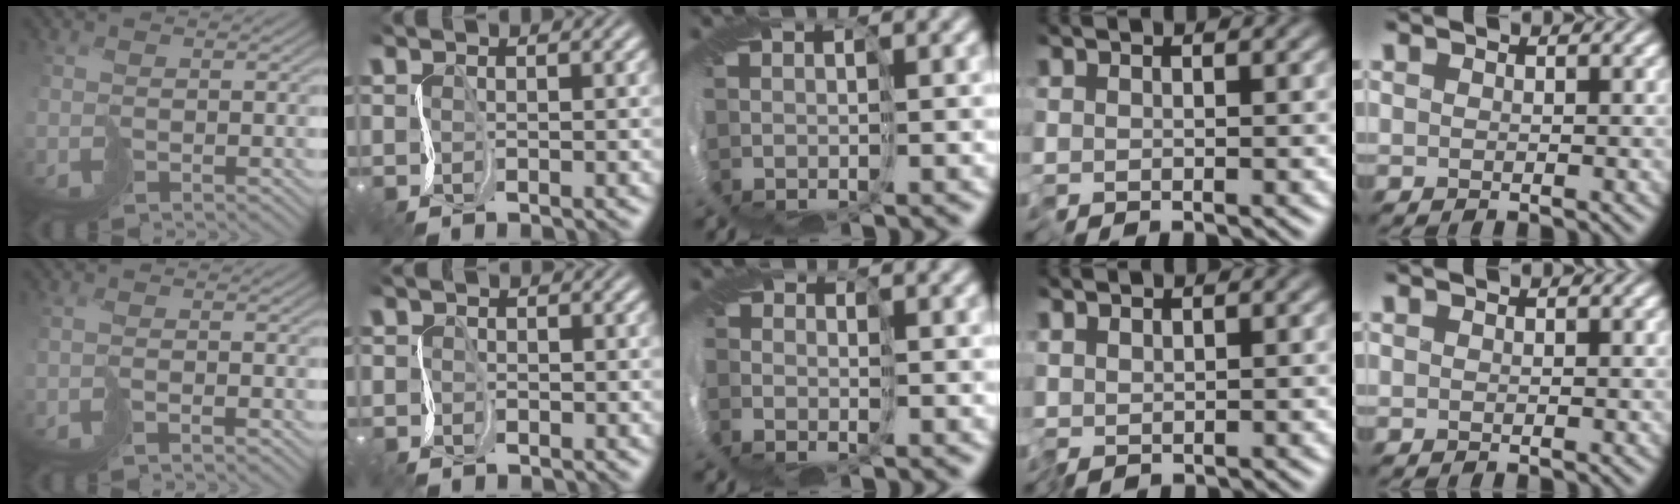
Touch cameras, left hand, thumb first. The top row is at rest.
{"thumb": {"total": 1.6, "force": [-1.0, 0.3, 1.2], "torque": [-0.029, 0.000, -0.025]}, "index": {"total": 1.4, "force": [-1.1, -0.1, -0.9], "torque": [0.002, -0.003, -0.013]}, "middle": {"total": 1.7, "force": [-1.0, 1.3, 0.2], "torque": [-0.007, -0.014, -0.019]}, "ring": {"total": 0.7, "force": [0.2, 0.5, 0.4], "torque": [-0.012, -0.002, 0.003]}}